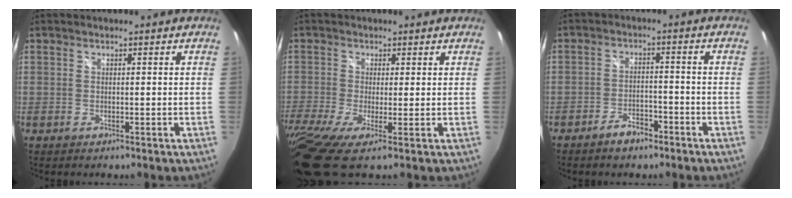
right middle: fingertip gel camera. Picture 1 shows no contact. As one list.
[{"total": 10.8, "force": [-4.3, 2.3, 9.6], "torque": [-0.210, -0.049, -0.088]}, {"total": 4.4, "force": [-3.4, 1.8, 2.2], "torque": [-0.054, 0.006, -0.053]}]